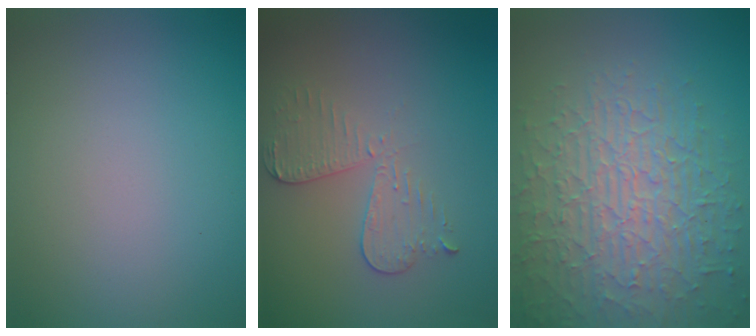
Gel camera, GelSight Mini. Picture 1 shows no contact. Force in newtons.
{"total": 3.0, "press": 2.7, "slide": 1.2}
{"total": 8.6, "press": 6.1, "slide": 6.1}